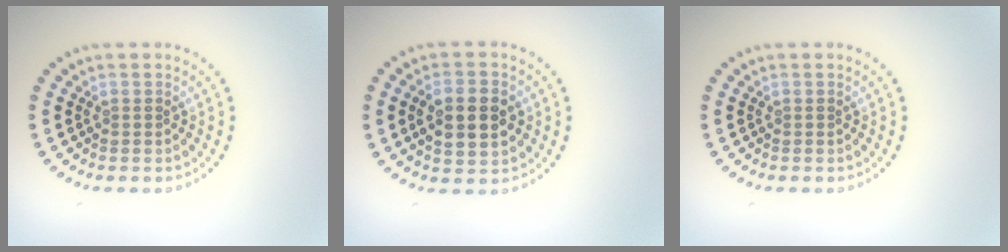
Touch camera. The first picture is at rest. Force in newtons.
{"total": 5.5, "press": 5.5, "slide": 0.3}
{"total": 0.0}